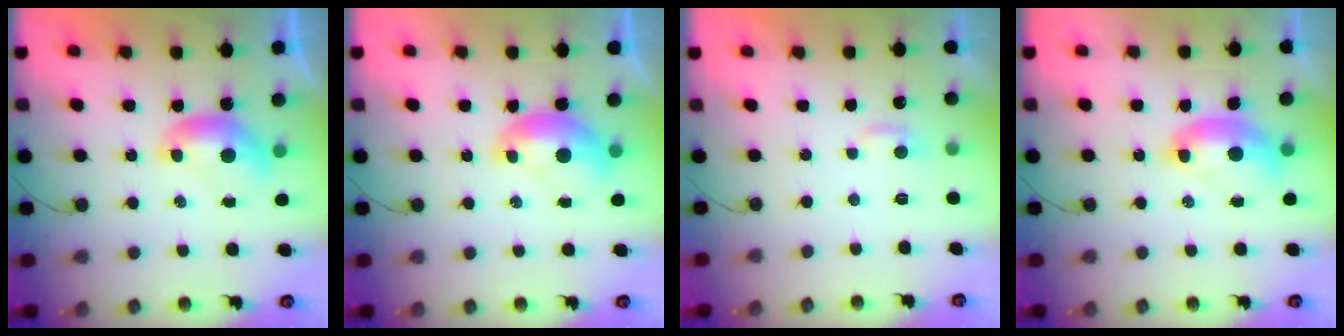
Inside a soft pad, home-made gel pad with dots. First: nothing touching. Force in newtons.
{"total": 1.5, "press": 1.4, "slide": 0.4}
{"total": 2.9, "press": 2.8, "slide": 0.4}
{"total": 2.7, "press": 2.6, "slide": 0.6}